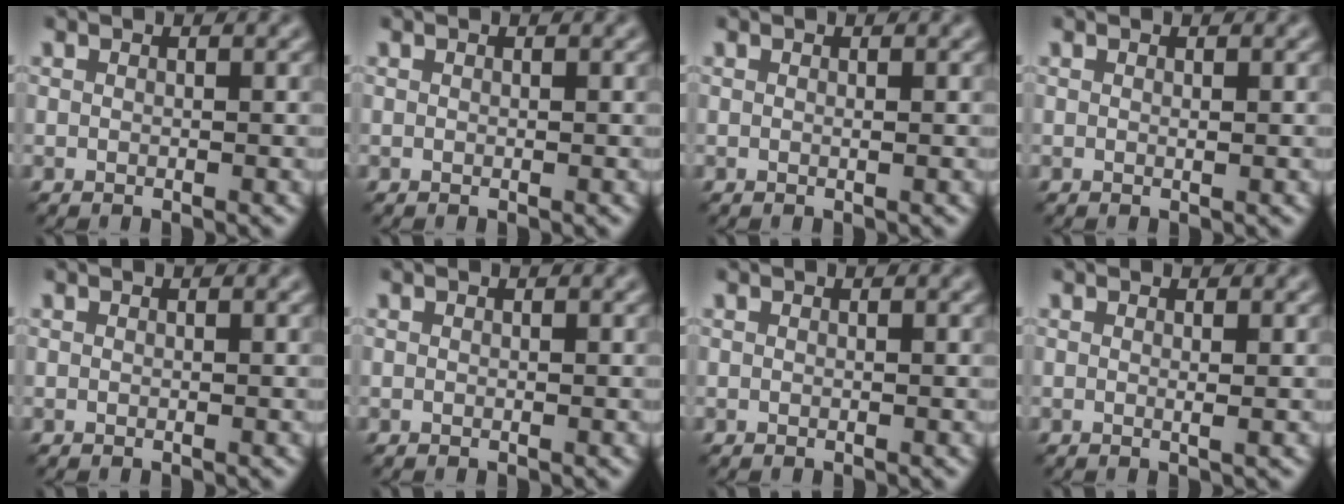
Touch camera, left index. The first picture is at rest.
{"total": 0.0}
{"total": 0.0}
{"total": 0.0}
{"total": 0.0}
{"total": 0.0}
{"total": 0.0}
{"total": 0.7, "force": [0.1, 0.1, 0.7], "torque": [-0.008, -0.002, -0.001]}